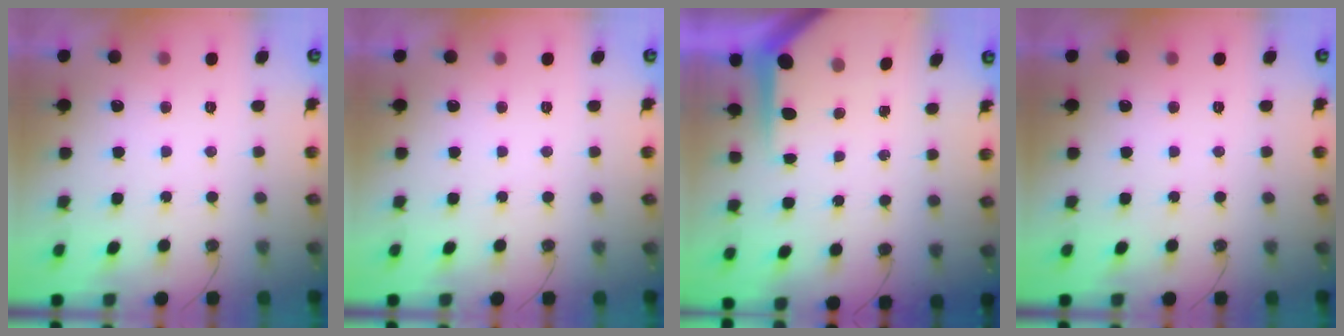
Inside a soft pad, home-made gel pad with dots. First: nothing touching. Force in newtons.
{"total": 0.0}
{"total": 6.2, "press": 6.2, "slide": 0.6}
{"total": 0.0}